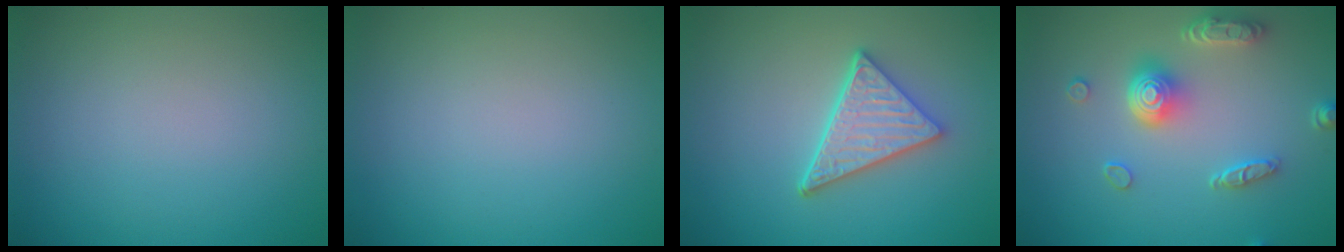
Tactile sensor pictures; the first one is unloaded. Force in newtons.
{"total": 0.0}
{"total": 4.8, "press": 3.7, "slide": 3.1}
{"total": 4.8, "press": 3.7, "slide": 3.0}